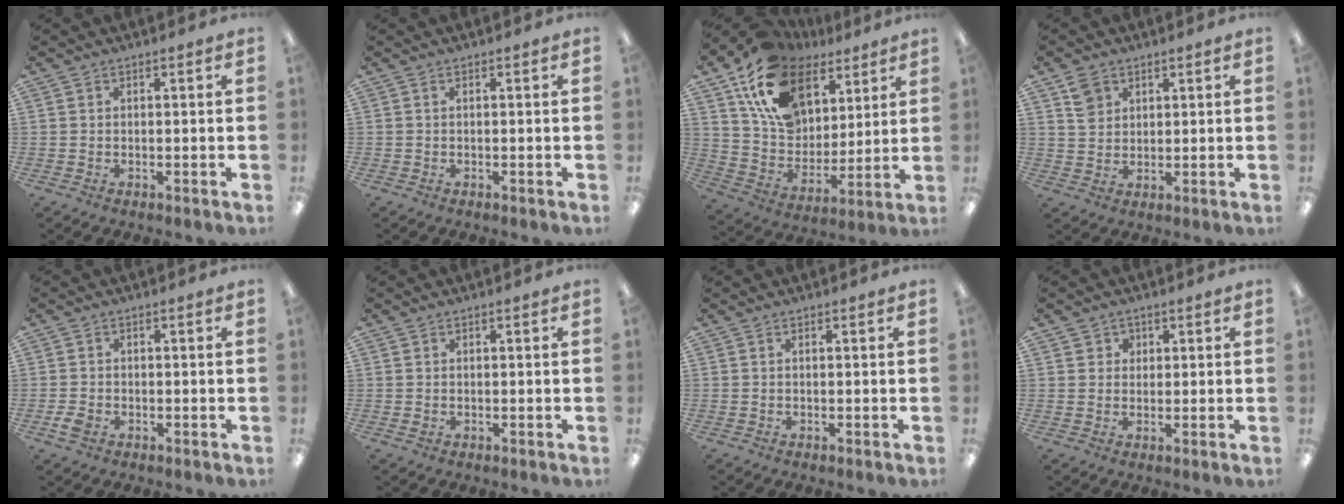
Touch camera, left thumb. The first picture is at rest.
{"total": 0.0}
{"total": 18.8, "force": [10.6, 12.2, 9.5], "torque": [-0.185, -0.042, 0.199]}
{"total": 5.1, "force": [3.0, 4.0, 1.4], "torque": [-0.025, 0.002, 0.055]}
{"total": 2.8, "force": [-1.2, 2.1, 1.4], "torque": [-0.035, 0.001, -0.025]}
{"total": 0.7, "force": [0.0, 0.7, 0.2], "torque": [-0.002, 0.004, -0.001]}
{"total": 0.0}
{"total": 2.7, "force": [1.1, 2.4, 0.0], "torque": [0.006, 0.000, 0.015]}